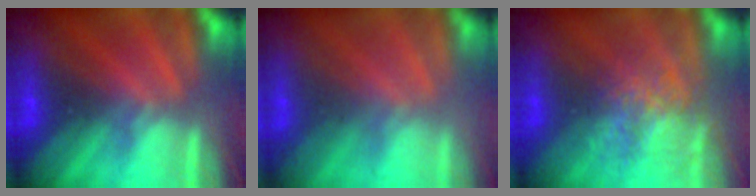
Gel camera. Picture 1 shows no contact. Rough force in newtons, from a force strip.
{"total": 2.2}
{"total": 3.8}